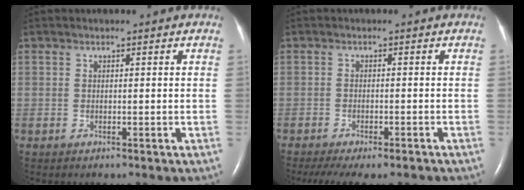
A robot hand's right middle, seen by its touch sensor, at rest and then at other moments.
{"total": 10.6, "force": [-8.6, 2.9, 5.5], "torque": [-0.090, -0.011, -0.116]}